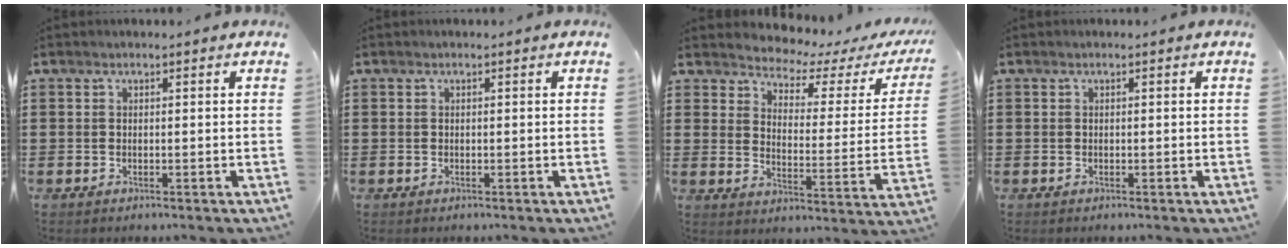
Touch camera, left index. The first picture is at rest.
{"total": 0.0}
{"total": 2.9, "force": [2.6, 0.8, 0.9], "torque": [-0.038, -0.023, 0.035]}
{"total": 0.0}